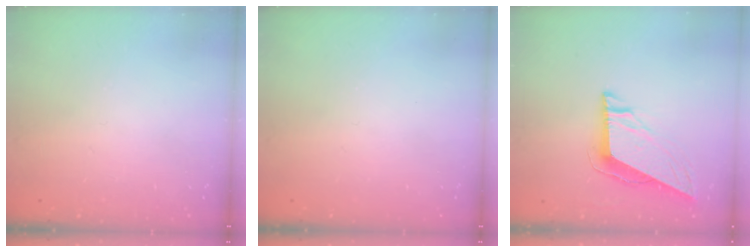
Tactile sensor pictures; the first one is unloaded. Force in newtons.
{"total": 0.0}
{"total": 8.8, "press": 8.7, "slide": 1.4}